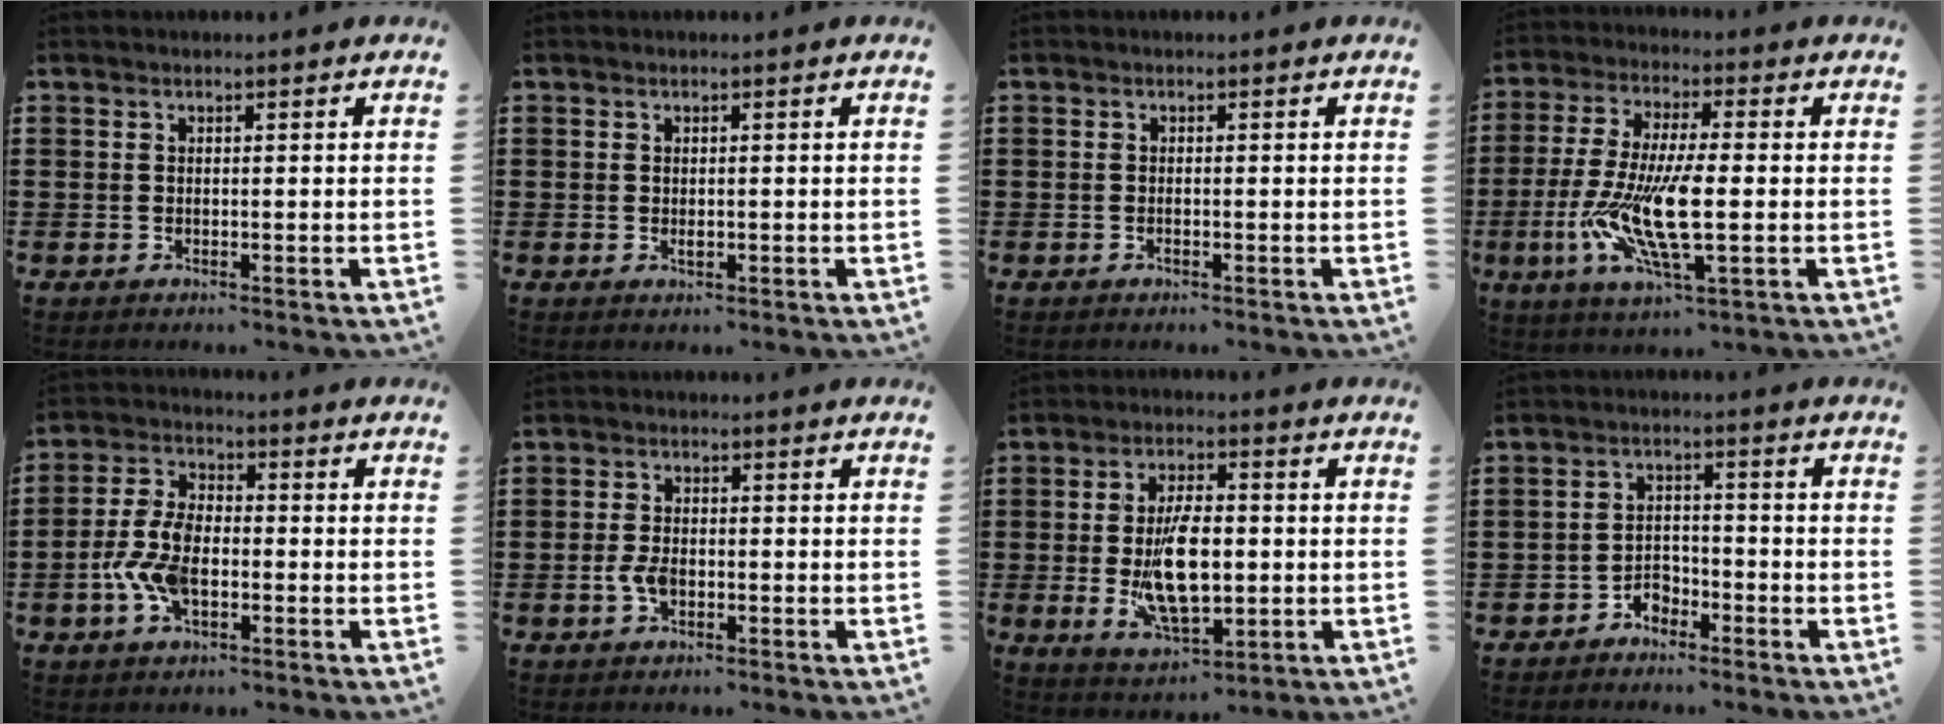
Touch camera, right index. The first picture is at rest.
{"total": 0.9, "force": [-0.1, 0.3, 0.8], "torque": [-0.015, -0.001, -0.001]}
{"total": 0.5, "force": [-0.3, 0.0, 0.5], "torque": [-0.009, -0.005, -0.004]}
{"total": 12.3, "force": [-2.7, 3.4, 11.5], "torque": [-0.254, -0.020, -0.054]}
{"total": 7.5, "force": [-2.1, 4.0, 6.0], "torque": [-0.145, -0.001, -0.045]}
{"total": 3.0, "force": [-1.0, 1.6, 2.3], "torque": [-0.056, -0.005, -0.020]}
{"total": 10.7, "force": [-1.0, 5.0, 9.4], "torque": [-0.187, -0.005, -0.019]}
{"total": 3.0, "force": [-2.6, 1.5, 0.5], "torque": [-0.016, 0.006, -0.054]}